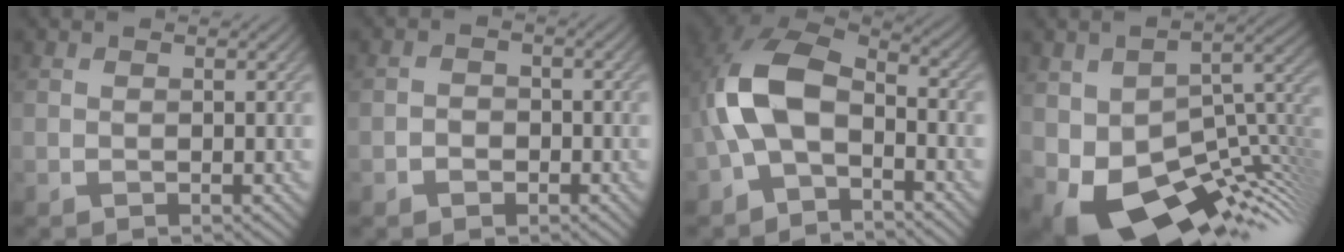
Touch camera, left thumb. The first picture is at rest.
{"total": 1.7, "force": [-1.0, 1.3, 0.5], "torque": [0.000, 0.003, -0.024]}
{"total": 9.7, "force": [-2.5, 5.7, 7.4], "torque": [-0.164, 0.009, -0.065]}
{"total": 15.7, "force": [-7.1, 8.3, 11.2], "torque": [-0.201, -0.045, -0.101]}